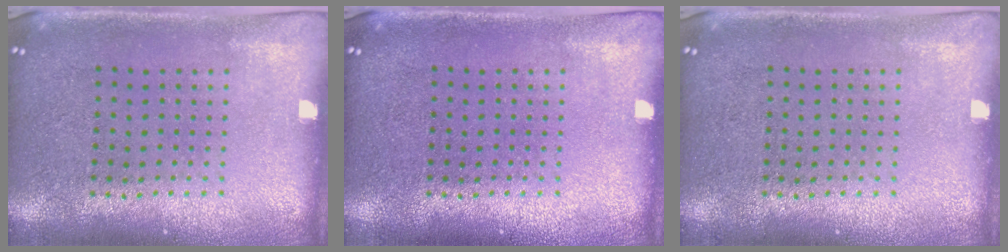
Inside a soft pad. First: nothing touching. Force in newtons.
{"total": 0.0}
{"total": 0.0}